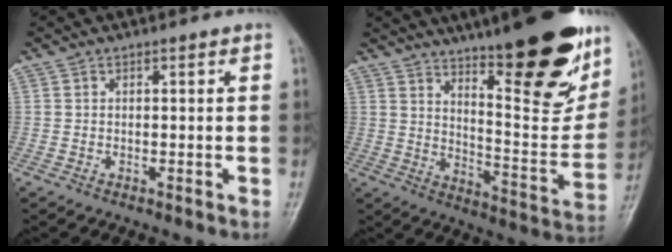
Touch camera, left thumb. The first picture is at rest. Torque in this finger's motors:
{"motor_torque": [0.91, 0.86, 1.29, -1.48, 0.13]}